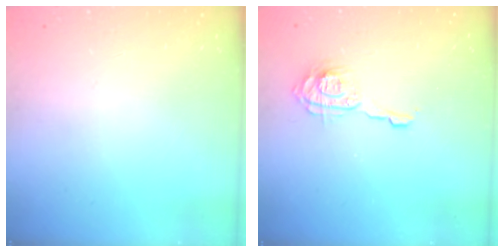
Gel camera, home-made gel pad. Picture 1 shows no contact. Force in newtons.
{"total": 9.5, "press": 9.4, "slide": 0.6}